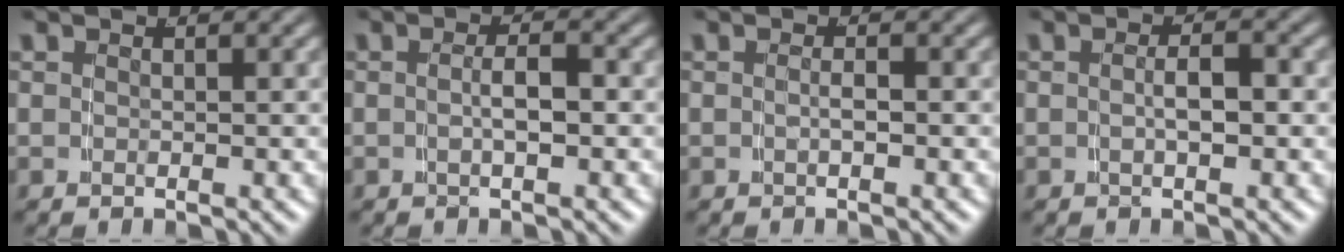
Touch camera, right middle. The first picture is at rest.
{"total": 2.0, "force": [-0.6, 0.0, 1.9], "torque": [-0.028, 0.001, -0.007]}
{"total": 1.0, "force": [-0.5, -0.4, 0.8], "torque": [-0.013, -0.001, -0.006]}
{"total": 1.9, "force": [-0.6, 0.1, 1.8], "torque": [-0.026, 0.002, -0.007]}